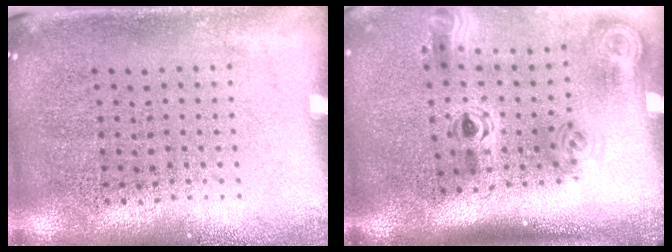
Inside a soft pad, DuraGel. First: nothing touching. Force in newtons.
{"total": 1.9, "press": 1.3, "slide": 1.5}